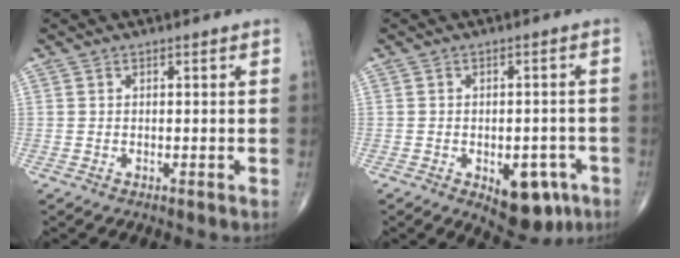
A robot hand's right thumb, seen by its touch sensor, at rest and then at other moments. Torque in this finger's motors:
{"motor_torque": [1.36, 1.21, 0.39, -0.67, 0.06]}